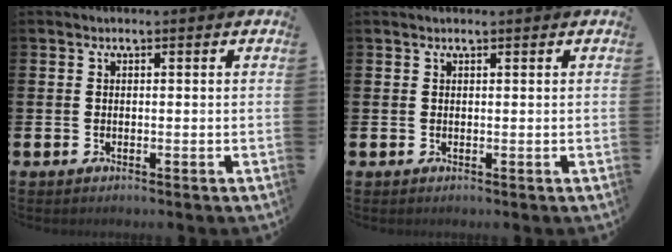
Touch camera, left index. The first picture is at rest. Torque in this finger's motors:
{"motor_torque": [0.77, -0.66, -0.03, 0.00]}